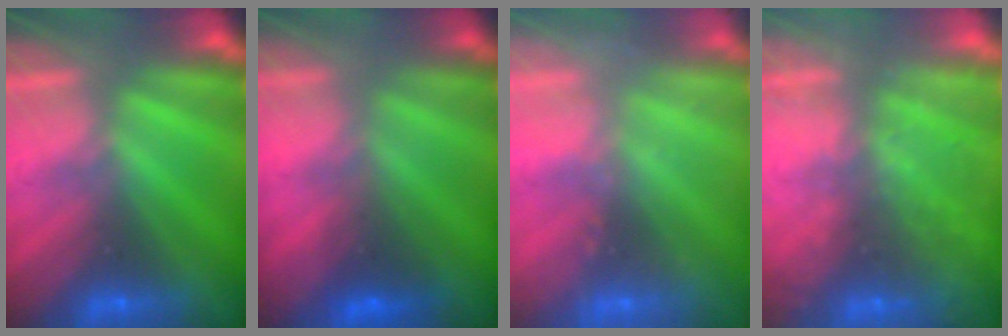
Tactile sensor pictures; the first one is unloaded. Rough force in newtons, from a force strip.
{"total": 3.5}
{"total": 2.4}
{"total": 5.9}